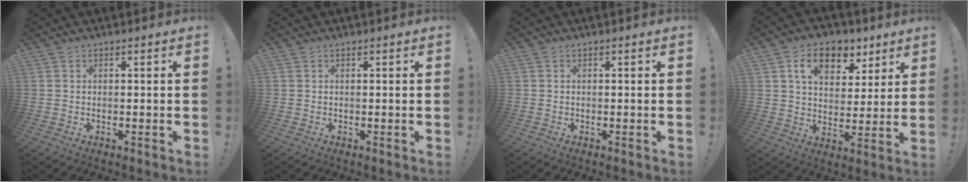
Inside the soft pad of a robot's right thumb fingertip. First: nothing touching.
{"total": 0.0}
{"total": 0.0}
{"total": 12.4, "force": [6.5, 8.1, 6.8], "torque": [-0.102, -0.020, 0.120]}